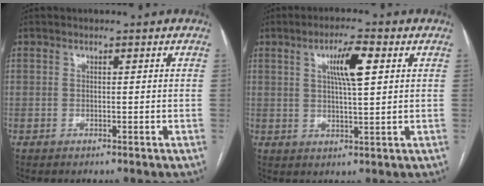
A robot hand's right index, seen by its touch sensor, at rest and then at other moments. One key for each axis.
{"total": 6.4, "fx": 2.2, "fy": 0.8, "fz": 5.9, "tx": -0.106, "ty": 0.006, "tz": 0.038}